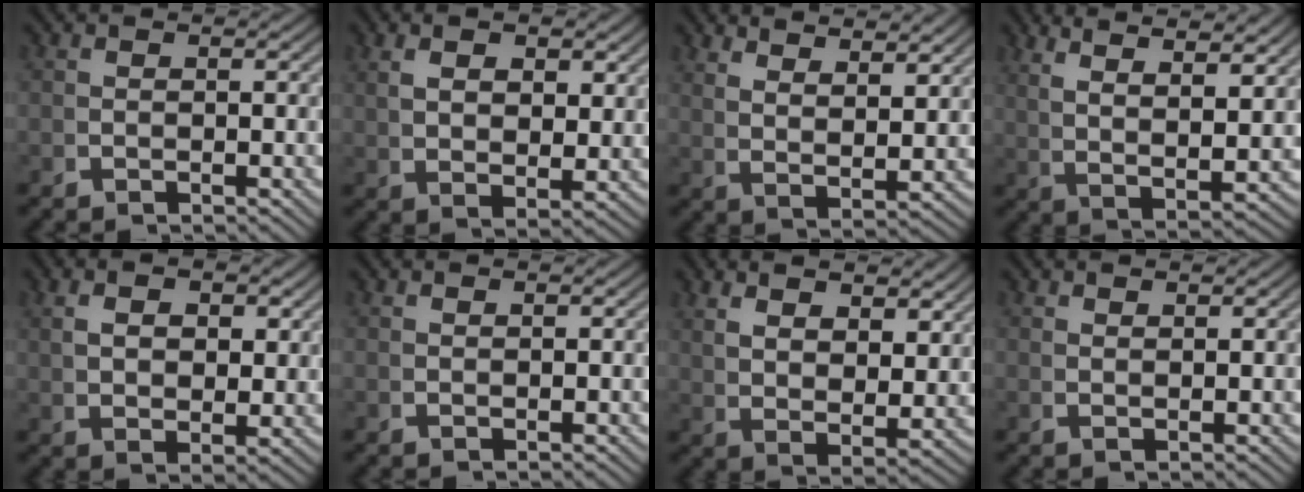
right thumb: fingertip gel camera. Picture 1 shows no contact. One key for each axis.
{"total": 3.1, "fx": 1.8, "fy": 1.1, "fz": 2.3, "tx": -0.031, "ty": -0.004, "tz": 0.044}
{"total": 4.4, "fx": 3.5, "fy": 0.6, "fz": 2.5, "tx": -0.037, "ty": 0.002, "tz": 0.069}
{"total": 8.0, "fx": 4.0, "fy": 3.2, "fz": 6.1, "tx": -0.109, "ty": 0.008, "tz": 0.066}
{"total": 3.1, "fx": 1.7, "fy": 1.4, "fz": 2.2, "tx": -0.033, "ty": -0.006, "tz": 0.043}
{"total": 0.8, "fx": 0.8, "fy": -0.4, "fz": 0.1, "tx": 0.001, "ty": 0.003, "tz": 0.017}
{"total": 5.3, "fx": 3.0, "fy": 2.1, "fz": 3.8, "tx": -0.054, "ty": -0.006, "tz": 0.060}
{"total": 1.5, "fx": 1.4, "fy": -0.4, "fz": 0.3, "tx": 0.002, "ty": 0.005, "tz": 0.028}